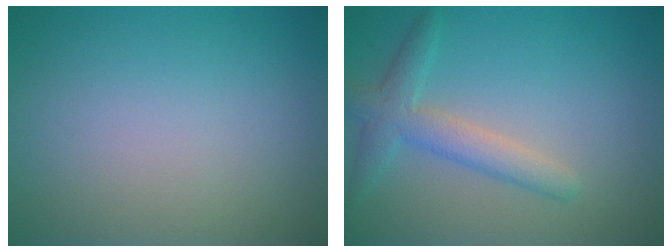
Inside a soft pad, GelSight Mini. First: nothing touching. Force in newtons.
{"total": 3.2, "press": 3.2, "slide": 0.2}